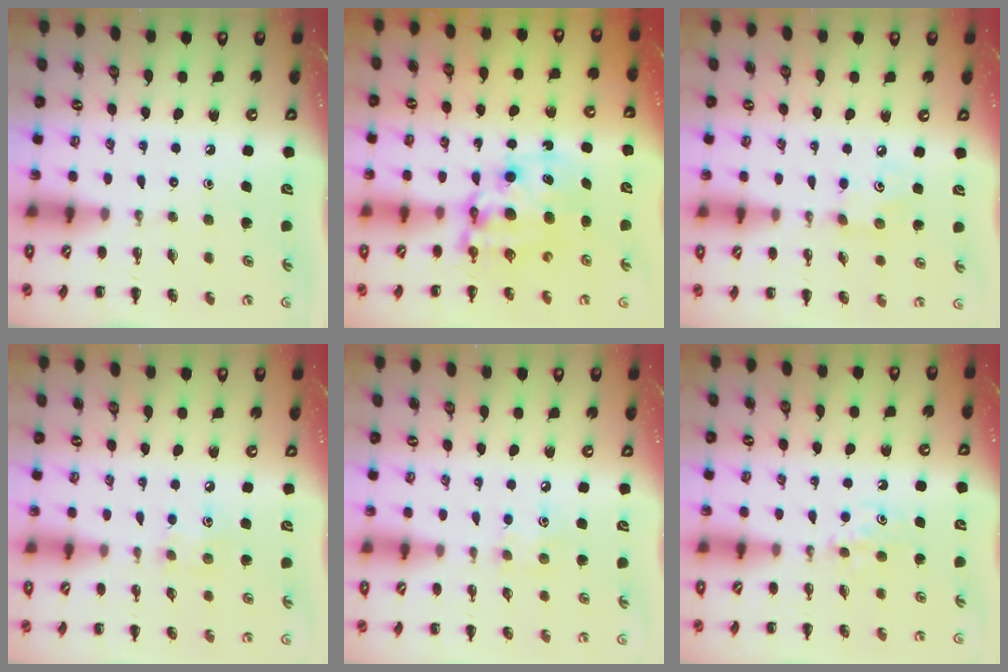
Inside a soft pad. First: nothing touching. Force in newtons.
{"total": 9.8, "press": 9.3, "slide": 3.1}
{"total": 3.2, "press": 3.1, "slide": 0.6}
{"total": 5.7, "press": 5.6, "slide": 1.5}
{"total": 5.7, "press": 5.6, "slide": 1.5}
{"total": 5.0, "press": 4.8, "slide": 1.5}